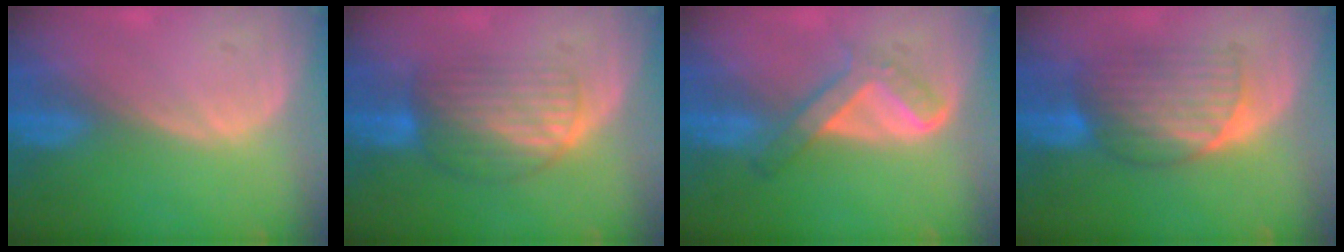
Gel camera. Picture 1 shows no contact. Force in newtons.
{"total": 6.7, "press": 6.5, "slide": 1.8}
{"total": 5.4, "press": 5.1, "slide": 1.6}
{"total": 6.9, "press": 6.9, "slide": 0.4}